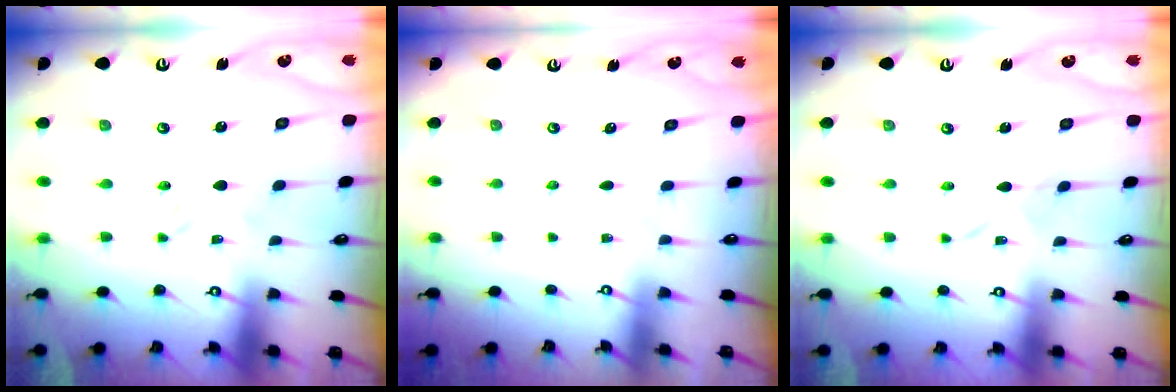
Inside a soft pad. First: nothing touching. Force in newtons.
{"total": 0.0}
{"total": 2.6, "press": 2.6, "slide": 0.3}